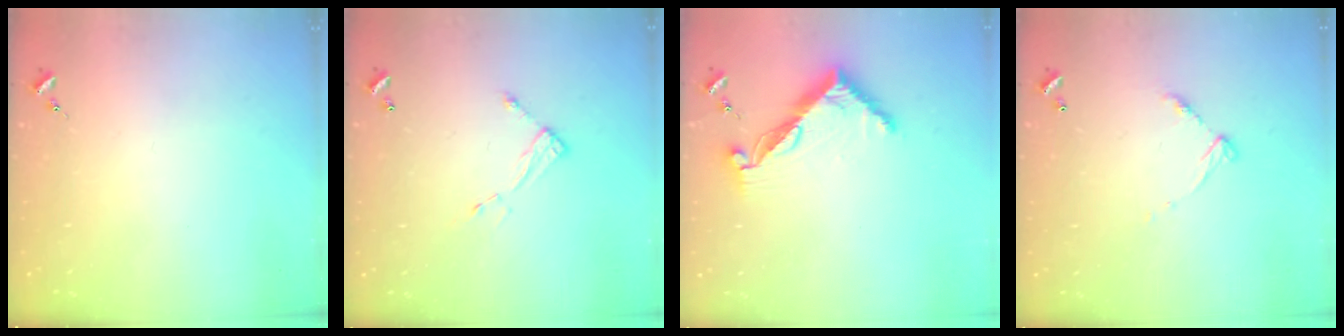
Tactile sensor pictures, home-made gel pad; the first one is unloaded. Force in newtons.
{"total": 5.4, "press": 5.4, "slide": 0.3}
{"total": 9.8, "press": 9.8, "slide": 0.9}
{"total": 7.3, "press": 7.3, "slide": 0.6}